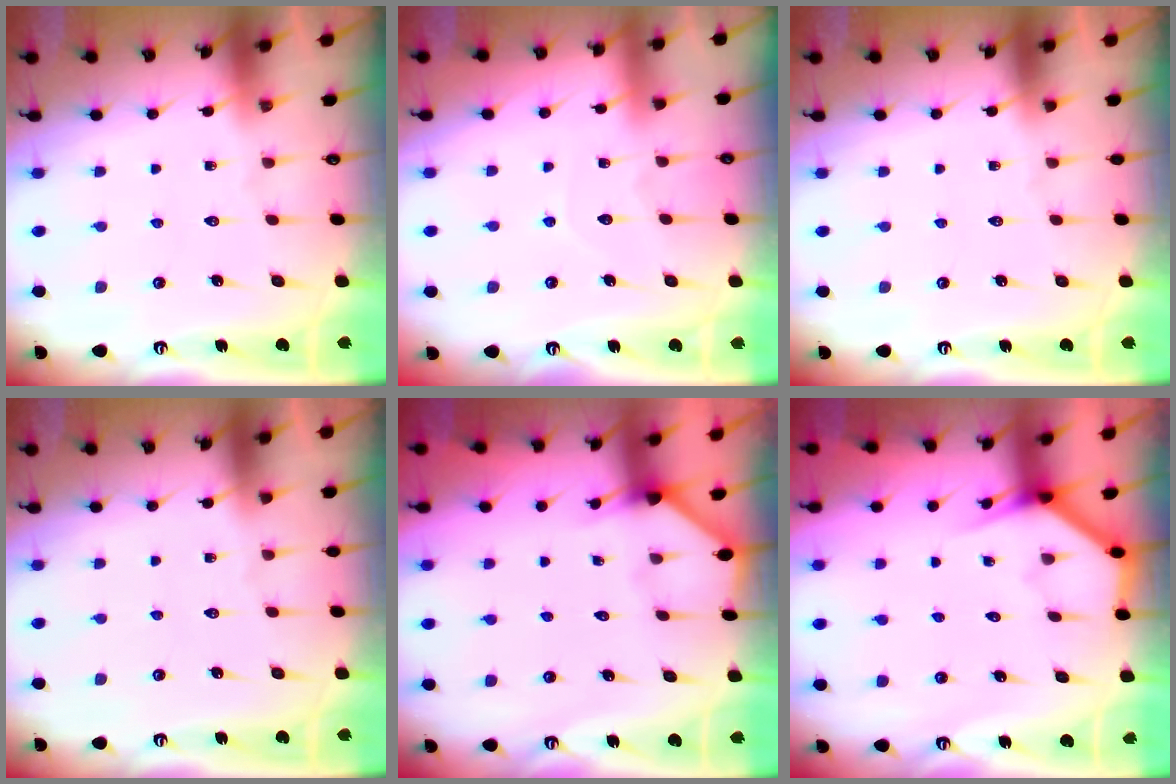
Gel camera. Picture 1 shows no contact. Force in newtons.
{"total": 4.5, "press": 4.5, "slide": 0.4}
{"total": 0.0}
{"total": 0.0}
{"total": 1.8, "press": 1.8, "slide": 0.1}
{"total": 3.8, "press": 3.8, "slide": 0.3}